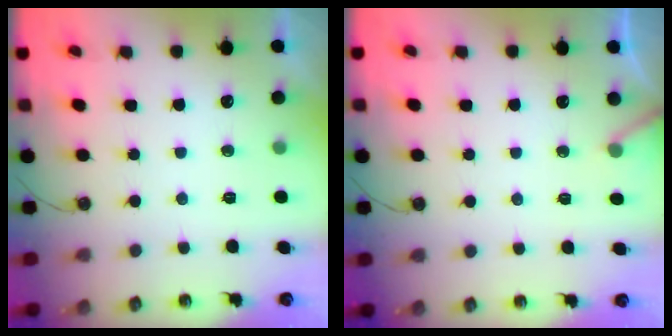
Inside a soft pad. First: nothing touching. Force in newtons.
{"total": 5.3, "press": 5.2, "slide": 0.4}